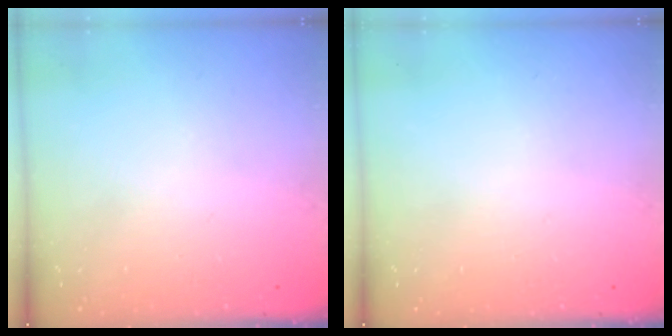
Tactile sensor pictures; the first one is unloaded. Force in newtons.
{"total": 0.0}